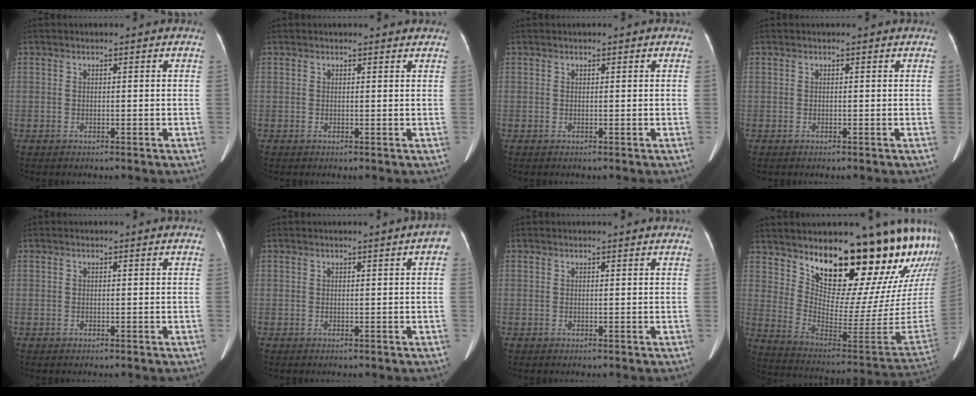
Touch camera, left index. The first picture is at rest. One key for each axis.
{"total": 3.9, "fx": 3.6, "fy": 0.9, "fz": 1.2, "tx": -0.010, "ty": 0.000, "tz": 0.033}
{"total": 0.5, "fx": 0.3, "fy": 0.3, "fz": 0.3, "tx": -0.003, "ty": -0.003, "tz": 0.001}
{"total": 1.2, "fx": 1.1, "fy": 0.2, "fz": 0.5, "tx": -0.003, "ty": 0.002, "tz": 0.008}
{"total": 0.0}
{"total": 2.9, "fx": 1.0, "fy": 0.4, "fz": 2.7, "tx": -0.027, "ty": -0.007, "tz": 0.007}
{"total": 3.8, "fx": 3.7, "fy": 0.2, "fz": 1.1, "tx": -0.012, "ty": 0.002, "tz": 0.036}
{"total": 24.2, "fx": 19.2, "fy": 3.9, "fz": 14.2, "tx": -0.218, "ty": -0.112, "tz": 0.269}